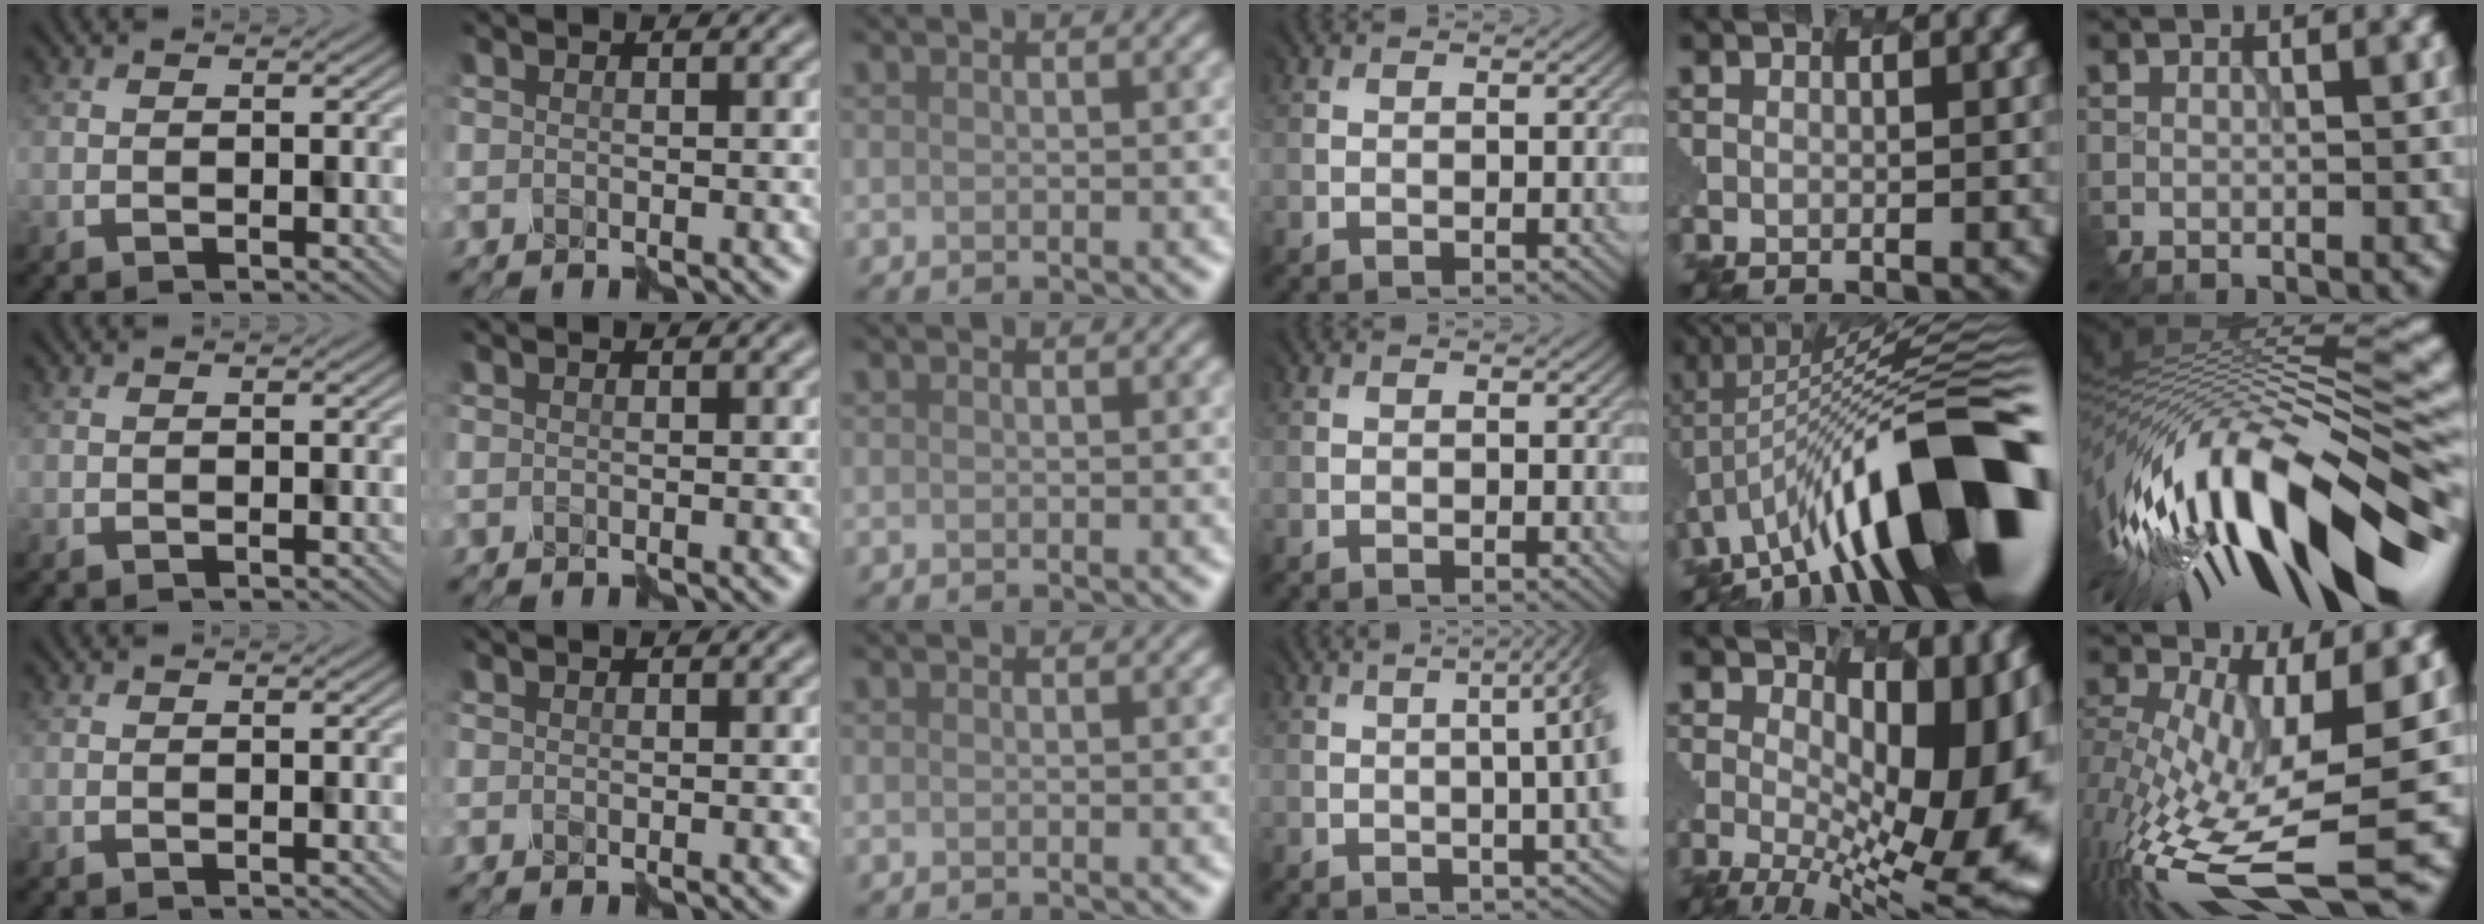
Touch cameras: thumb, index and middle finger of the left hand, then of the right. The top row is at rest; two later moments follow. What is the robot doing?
{"motion": "disassemble", "object": "hinged jar"}